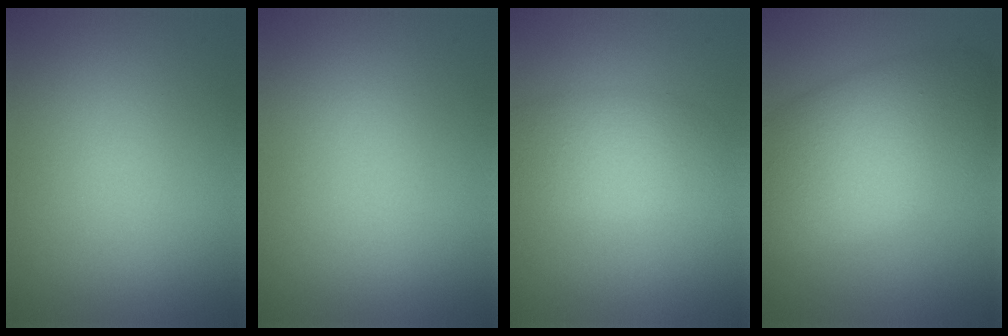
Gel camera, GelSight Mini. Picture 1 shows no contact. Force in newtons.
{"total": 0.0}
{"total": 3.8, "press": 3.8, "slide": 0.2}
{"total": 9.6, "press": 9.6, "slide": 0.7}